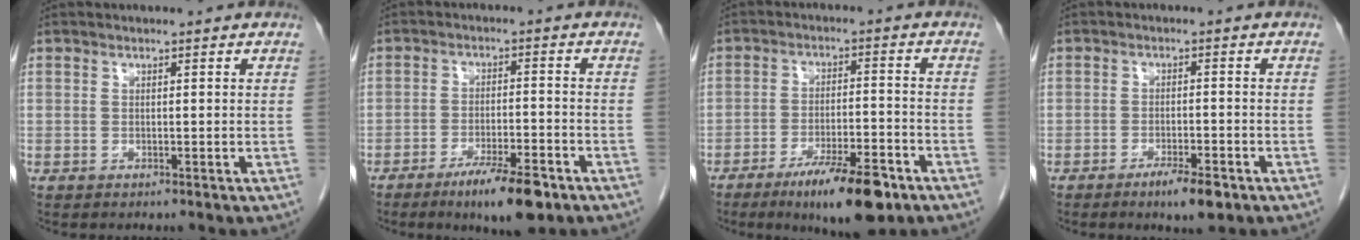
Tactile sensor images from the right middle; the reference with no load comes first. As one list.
[{"total": 8.7, "force": [-5.6, 1.4, 6.5], "torque": [-0.108, -0.012, -0.087]}, {"total": 11.5, "force": [-7.3, 2.1, 8.6], "torque": [-0.139, -0.014, -0.113]}, {"total": 4.5, "force": [-2.9, 0.9, 3.4], "torque": [-0.057, -0.004, -0.042]}]